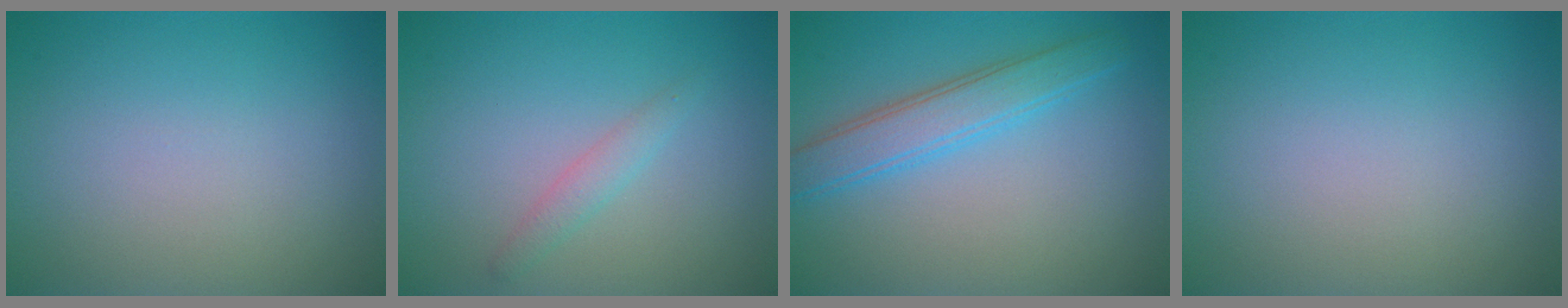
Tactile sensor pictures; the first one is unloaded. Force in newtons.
{"total": 1.4, "press": 1.4, "slide": 0.0}
{"total": 3.7, "press": 3.7, "slide": 0.0}
{"total": 0.0}